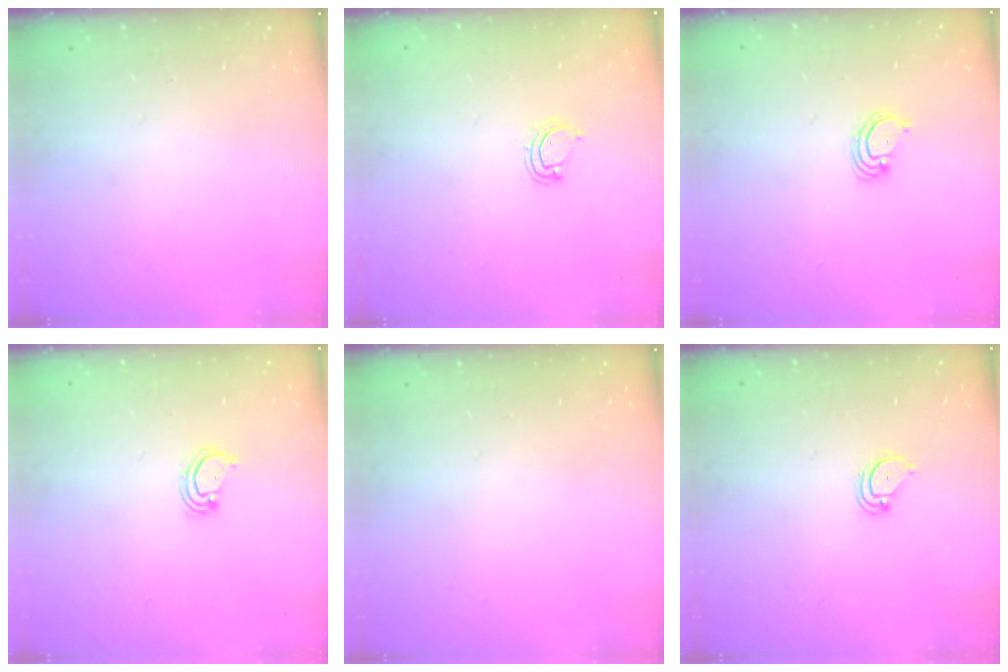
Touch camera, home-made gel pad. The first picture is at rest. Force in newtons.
{"total": 4.9, "press": 4.9, "slide": 0.3}
{"total": 2.8, "press": 2.8, "slide": 0.3}
{"total": 2.8, "press": 2.8, "slide": 0.2}
{"total": 0.0}
{"total": 2.4, "press": 2.4, "slide": 0.2}